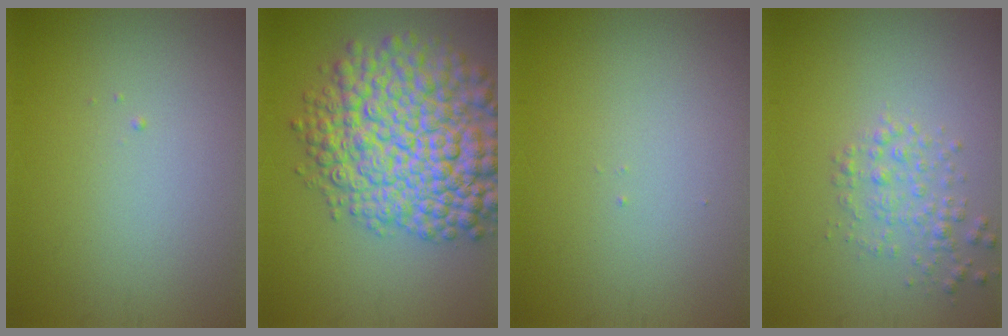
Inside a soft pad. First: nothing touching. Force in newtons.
{"total": 12.1, "press": 12.1, "slide": 0.4}
{"total": 0.0}
{"total": 2.1, "press": 2.1, "slide": 0.1}